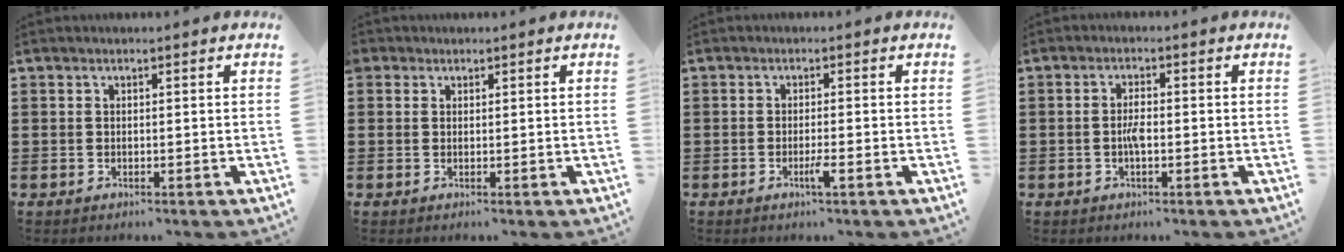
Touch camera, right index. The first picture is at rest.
{"total": 0.9, "force": [0.5, 0.7, -0.1], "torque": [0.000, 0.003, 0.010]}
{"total": 2.1, "force": [-1.1, 0.1, 1.8], "torque": [-0.036, -0.004, -0.022]}
{"total": 2.6, "force": [-0.6, 0.7, 2.5], "torque": [-0.054, 0.000, -0.013]}